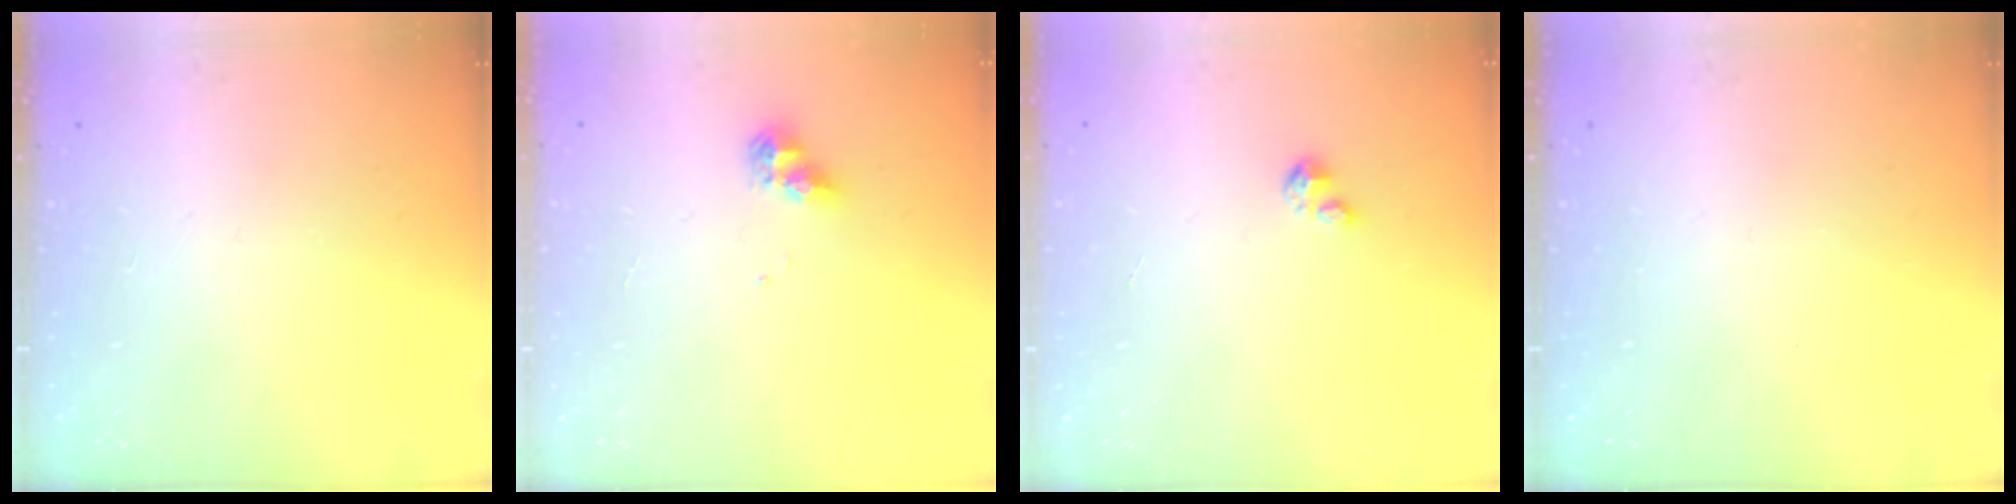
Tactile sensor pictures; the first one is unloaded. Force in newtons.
{"total": 7.8, "press": 7.8, "slide": 0.8}
{"total": 1.2, "press": 1.2, "slide": 0.2}
{"total": 0.0}